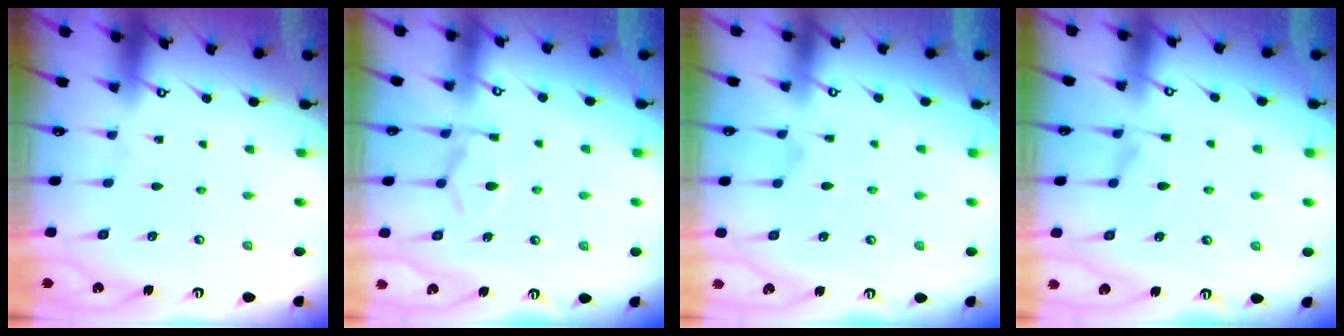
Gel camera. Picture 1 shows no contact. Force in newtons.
{"total": 10.5, "press": 10.4, "slide": 1.3}
{"total": 5.3, "press": 5.1, "slide": 1.2}
{"total": 1.6, "press": 1.0, "slide": 1.2}